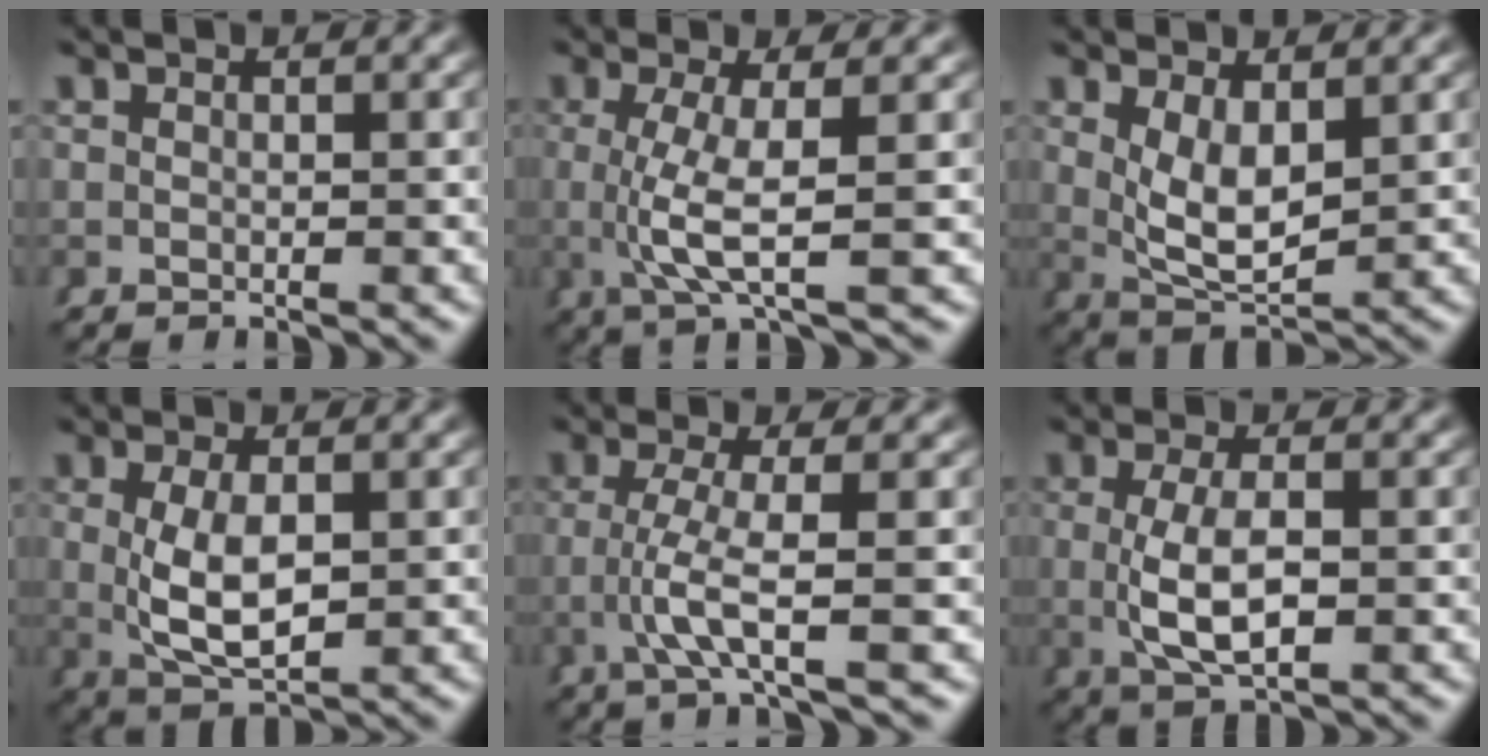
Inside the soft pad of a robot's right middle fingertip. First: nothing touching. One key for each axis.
{"total": 4.8, "fx": 0.1, "fy": 0.1, "fz": 4.8, "tx": -0.095, "ty": -0.014, "tz": 0.012}
{"total": 5.6, "fx": 0.4, "fy": 3.1, "fz": 4.6, "tx": -0.087, "ty": -0.024, "tz": 0.023}
{"total": 5.4, "fx": -0.3, "fy": 2.4, "fz": 4.8, "tx": -0.090, "ty": -0.016, "tz": 0.013}
{"total": 4.0, "fx": -0.2, "fy": -0.4, "fz": 4.0, "tx": -0.086, "ty": -0.016, "tz": 0.003}
{"total": 4.4, "fx": -0.3, "fy": 1.3, "fz": 4.2, "tx": -0.081, "ty": -0.007, "tz": 0.007}